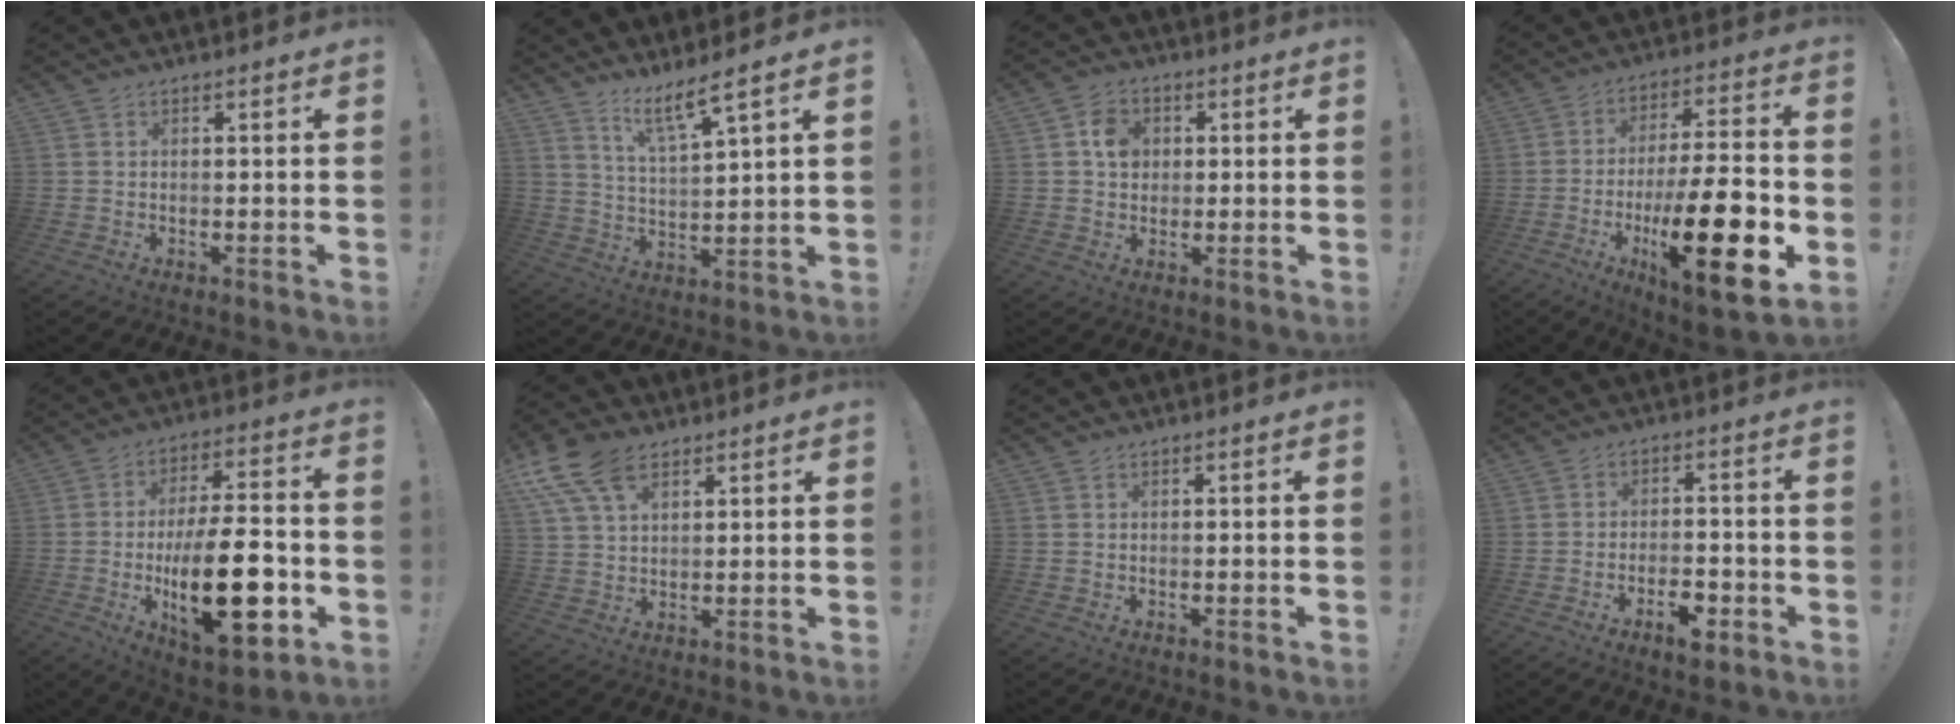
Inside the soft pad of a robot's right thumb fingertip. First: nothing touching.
{"total": 8.8, "force": [6.7, 0.6, 5.7], "torque": [-0.099, -0.038, 0.112]}
{"total": 6.2, "force": [1.2, 5.2, 3.0], "torque": [-0.033, 0.004, 0.022]}
{"total": 23.4, "force": [-7.0, 6.5, 21.3], "torque": [-0.336, 0.027, -0.102]}
{"total": 25.2, "force": [-5.2, 10.2, 22.4], "torque": [-0.378, 0.014, -0.075]}
{"total": 12.1, "force": [6.5, 6.9, 7.5], "torque": [-0.145, -0.023, 0.124]}
{"total": 0.0}
{"total": 6.9, "force": [-3.8, 2.8, 4.9], "torque": [-0.068, 0.016, -0.062]}